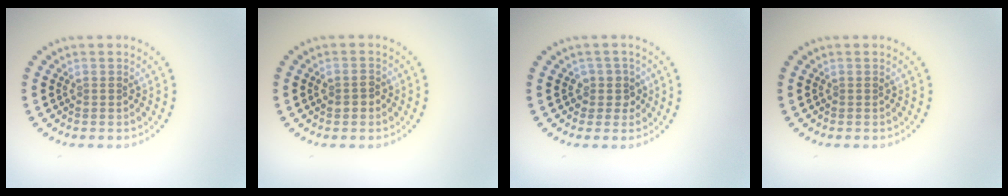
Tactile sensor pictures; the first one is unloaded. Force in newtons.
{"total": 1.4, "press": 1.4, "slide": 0.2}
{"total": 1.7, "press": 1.5, "slide": 1.0}
{"total": 0.0}